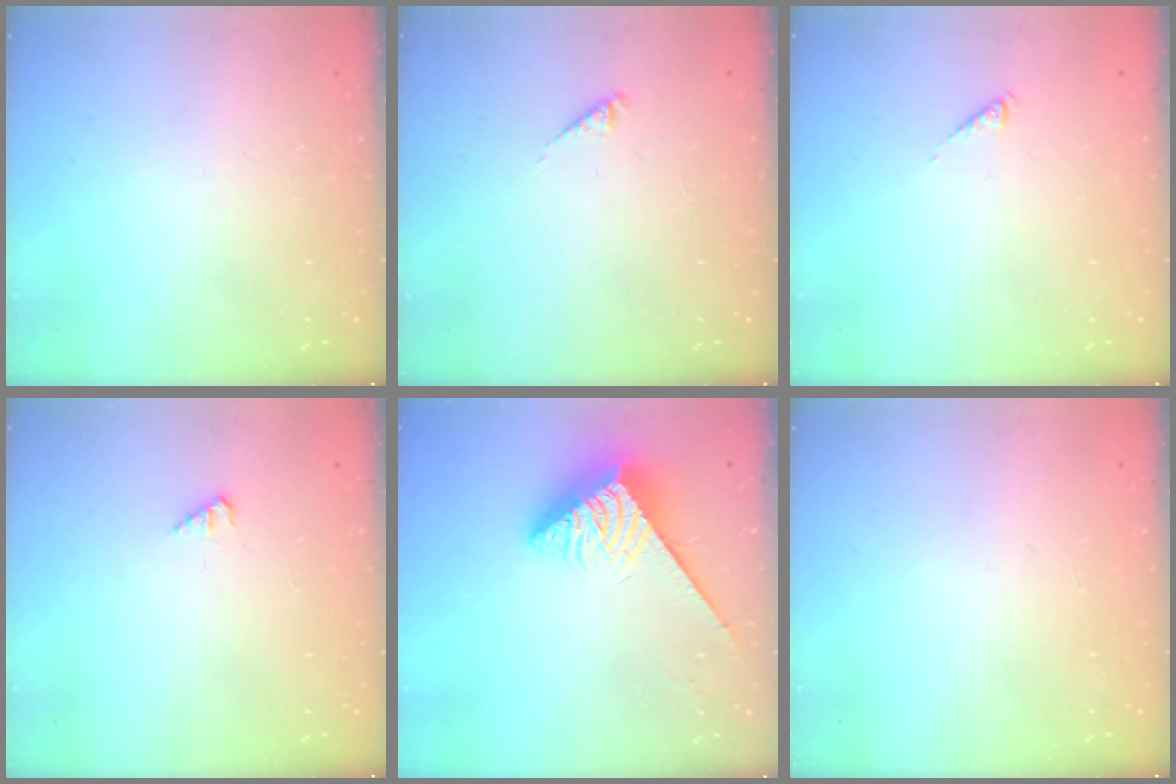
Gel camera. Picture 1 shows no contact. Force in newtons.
{"total": 2.4, "press": 2.4, "slide": 0.4}
{"total": 0.0}
{"total": 2.4, "press": 2.4, "slide": 0.2}
{"total": 3.8, "press": 3.8, "slide": 0.4}
{"total": 0.0}